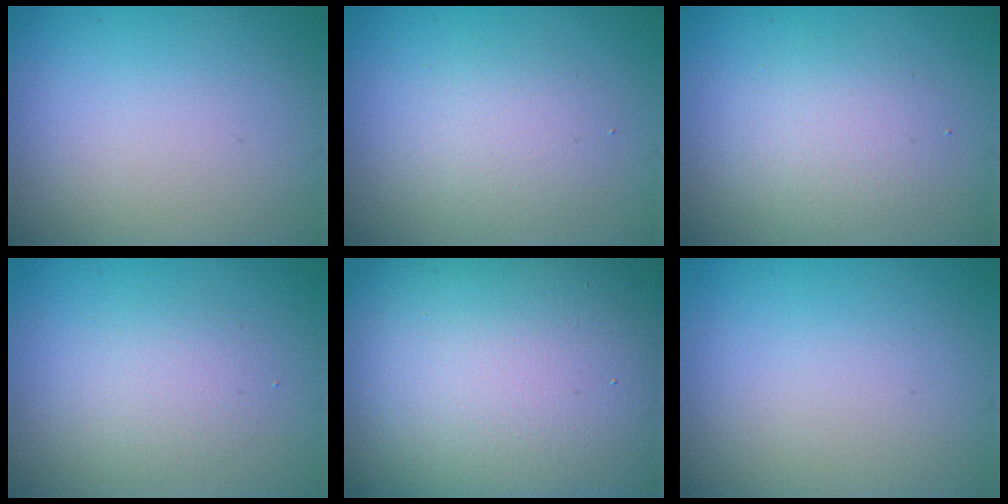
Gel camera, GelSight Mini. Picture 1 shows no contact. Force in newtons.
{"total": 2.4, "press": 2.4, "slide": 0.3}
{"total": 2.6, "press": 2.6, "slide": 0.1}
{"total": 2.1, "press": 2.1, "slide": 0.2}
{"total": 25.4, "press": 25.3, "slide": 1.9}
{"total": 0.0}